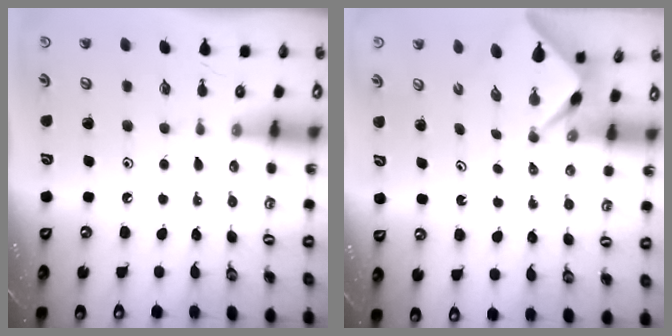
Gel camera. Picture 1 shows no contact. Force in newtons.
{"total": 2.2, "press": 2.2, "slide": 0.3}